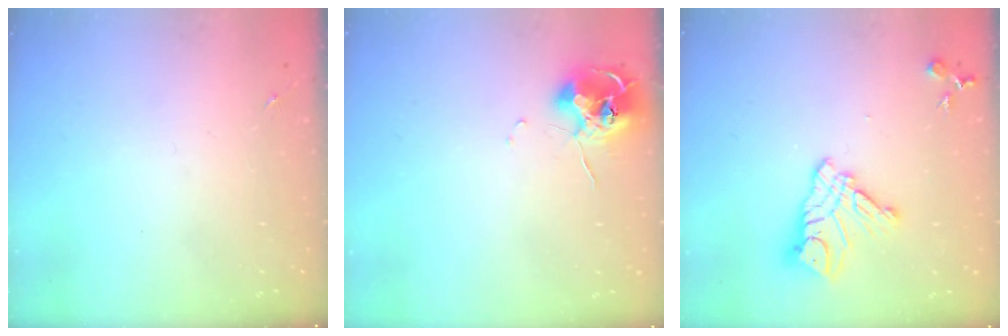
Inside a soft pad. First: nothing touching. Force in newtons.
{"total": 9.8, "press": 9.8, "slide": 0.5}
{"total": 12.8, "press": 12.7, "slide": 1.0}